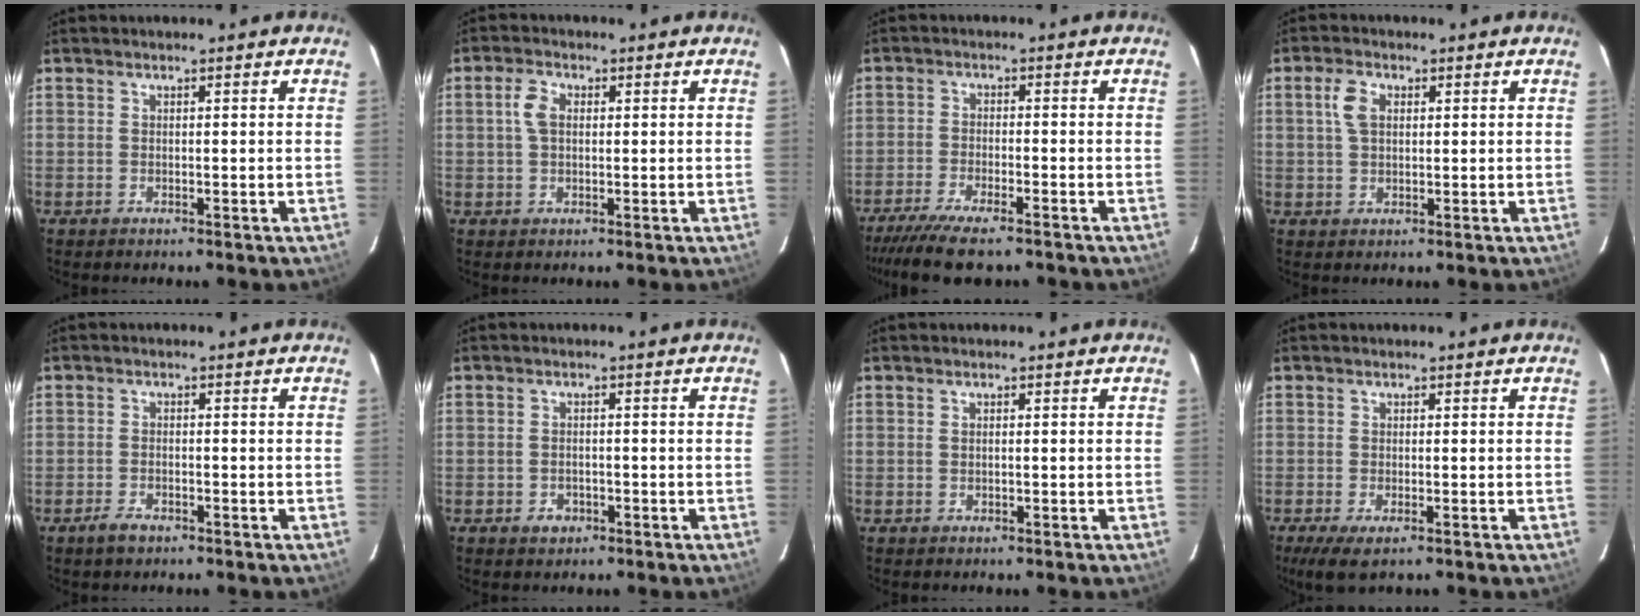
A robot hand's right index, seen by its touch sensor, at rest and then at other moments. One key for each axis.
{"total": 3.7, "fx": 0.6, "fy": 2.4, "fz": 2.7, "tx": -0.056, "ty": 0.010, "tz": 0.011}
{"total": 10.1, "fx": -8.3, "fy": 1.8, "fz": 5.4, "tx": -0.132, "ty": -0.033, "tz": -0.146}
{"total": 4.3, "fx": 1.2, "fy": 2.7, "fz": 3.1, "tx": -0.060, "ty": 0.010, "tz": 0.023}
{"total": 2.9, "fx": -2.0, "fy": 1.3, "fz": 1.5, "tx": -0.040, "ty": -0.003, "tz": -0.038}
{"total": 2.6, "fx": -1.3, "fy": 2.1, "fz": 1.0, "tx": -0.020, "ty": 0.002, "tz": -0.014}
{"total": 0.5, "fx": 0.0, "fy": 0.2, "fz": 0.5, "tx": -0.009, "ty": 0.001, "tz": -0.001}
{"total": 4.5, "fx": -2.4, "fy": 1.3, "fz": 3.6, "tx": -0.073, "ty": -0.020, "tz": -0.037}